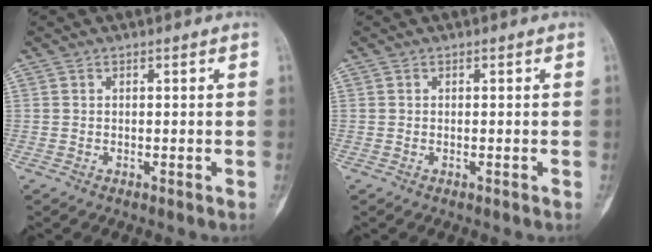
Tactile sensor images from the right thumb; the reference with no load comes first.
{"total": 0.0}